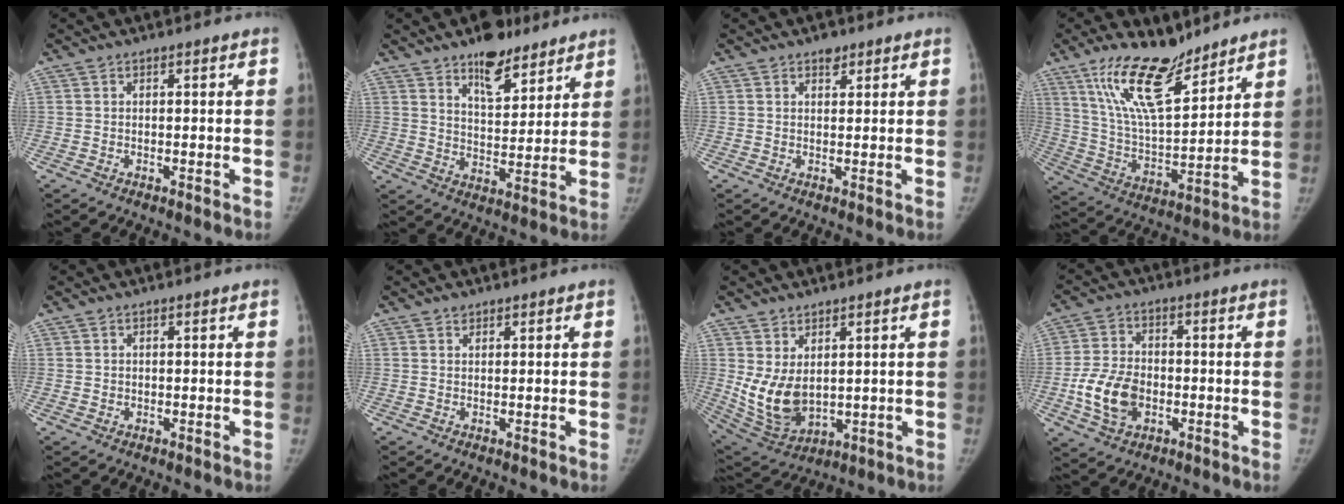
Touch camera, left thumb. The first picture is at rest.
{"total": 11.3, "force": [7.9, 5.1, 6.2], "torque": [-0.064, -0.052, 0.127]}
{"total": 2.1, "force": [1.5, 1.2, 0.9], "torque": [-0.001, -0.007, 0.019]}
{"total": 16.5, "force": [11.8, 5.6, 10.2], "torque": [-0.158, -0.068, 0.227]}
{"total": 0.7, "force": [-0.1, 0.7, 0.1], "torque": [0.004, 0.003, -0.001]}
{"total": 0.7, "force": [0.5, 0.5, 0.1], "torque": [0.007, -0.003, 0.006]}
{"total": 10.0, "force": [1.4, 6.4, 7.6], "torque": [-0.132, -0.021, 0.054]}
{"total": 10.3, "force": [-2.7, 7.1, 6.9], "torque": [-0.121, 0.012, -0.049]}